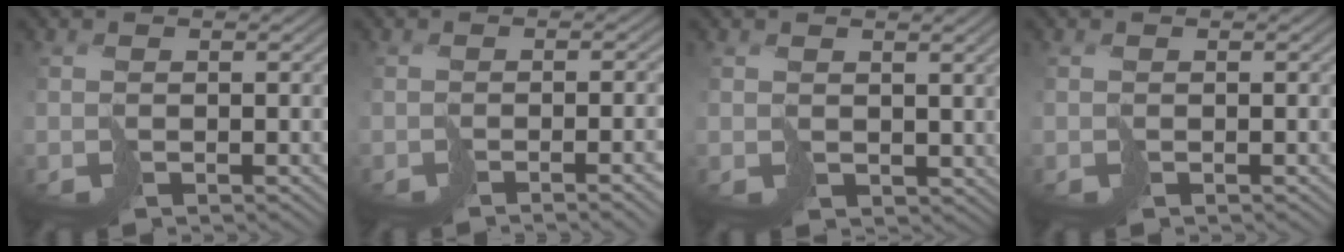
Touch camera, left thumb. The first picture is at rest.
{"total": 4.8, "force": [-1.6, 1.1, 4.4], "torque": [-0.054, -0.005, -0.022]}
{"total": 2.0, "force": [1.2, 1.5, 0.8], "torque": [-0.025, -0.003, 0.022]}
{"total": 0.0}